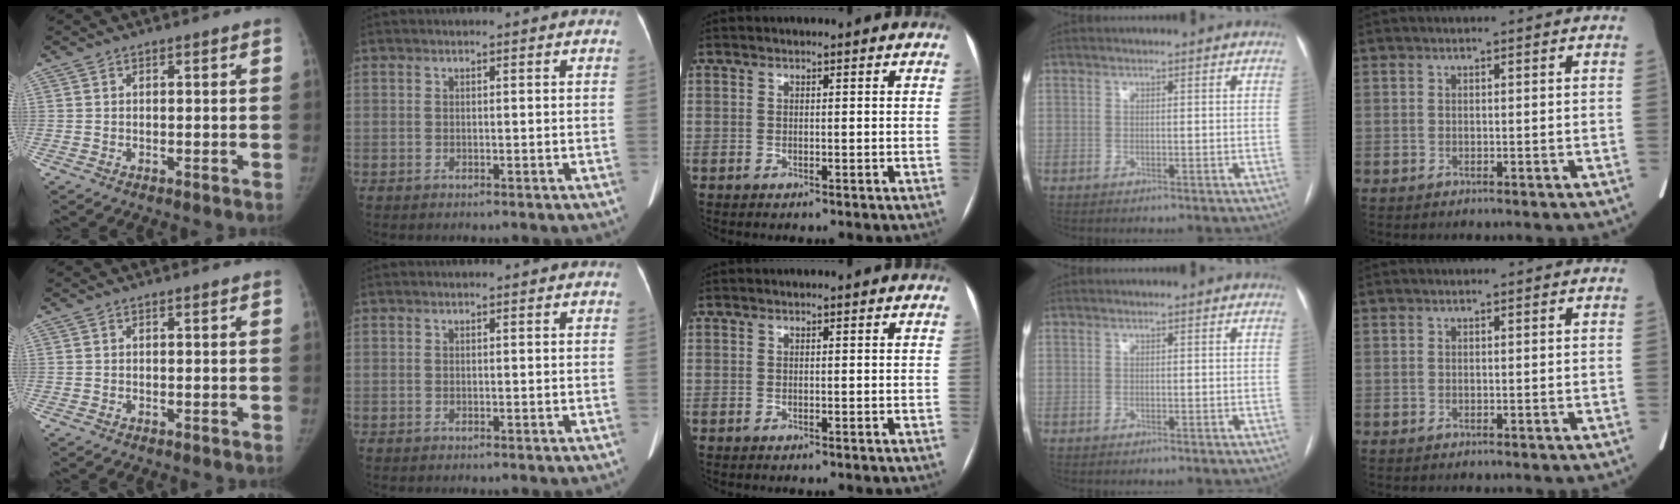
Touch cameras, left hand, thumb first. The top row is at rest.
{}